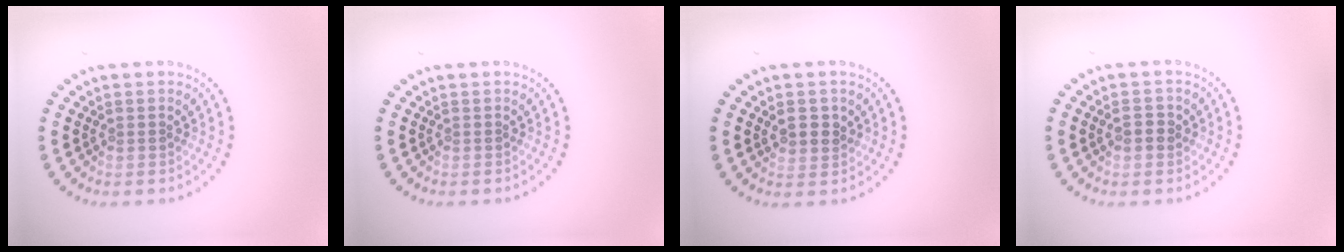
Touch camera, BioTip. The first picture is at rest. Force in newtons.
{"total": 0.0}
{"total": 1.7, "press": 1.6, "slide": 0.5}
{"total": 1.3, "press": 1.3, "slide": 0.0}